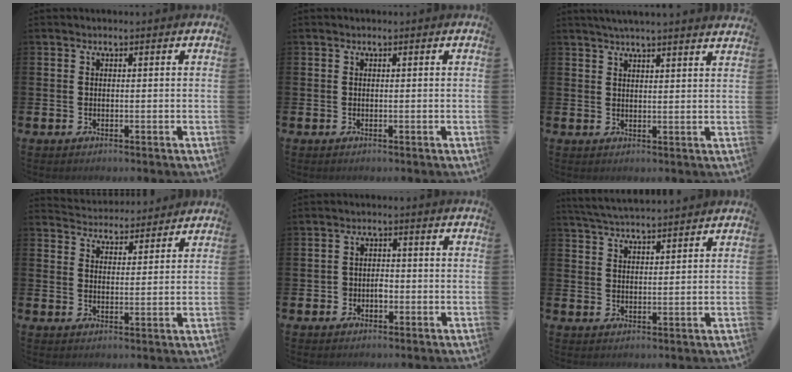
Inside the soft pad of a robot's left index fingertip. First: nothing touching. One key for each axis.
{"total": 0.0}
{"total": 3.6, "fx": 3.5, "fy": -0.7, "fz": 0.6, "tx": -0.017, "ty": -0.014, "tz": 0.063}
{"total": 4.4, "fx": 4.3, "fy": 0.8, "fz": -0.4, "tx": -0.006, "ty": -0.027, "tz": 0.077}
{"total": 2.1, "fx": -0.8, "fy": 1.7, "fz": 1.0, "tx": -0.007, "ty": -0.001, "tz": -0.023}
{"total": 4.3, "fx": 4.2, "fy": 0.0, "fz": 0.6, "tx": -0.025, "ty": -0.018, "tz": 0.077}